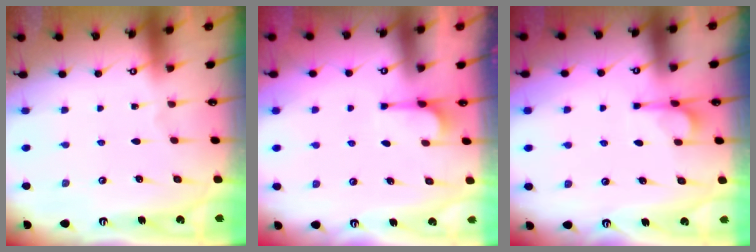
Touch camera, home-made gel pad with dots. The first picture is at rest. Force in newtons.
{"total": 2.9, "press": 2.7, "slide": 1.1}
{"total": 4.3, "press": 4.2, "slide": 0.6}